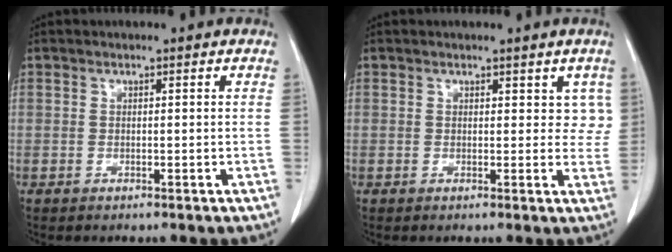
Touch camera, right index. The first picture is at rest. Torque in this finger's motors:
{"motor_torque": [-0.02, 0.01, 0.00, -0.01]}